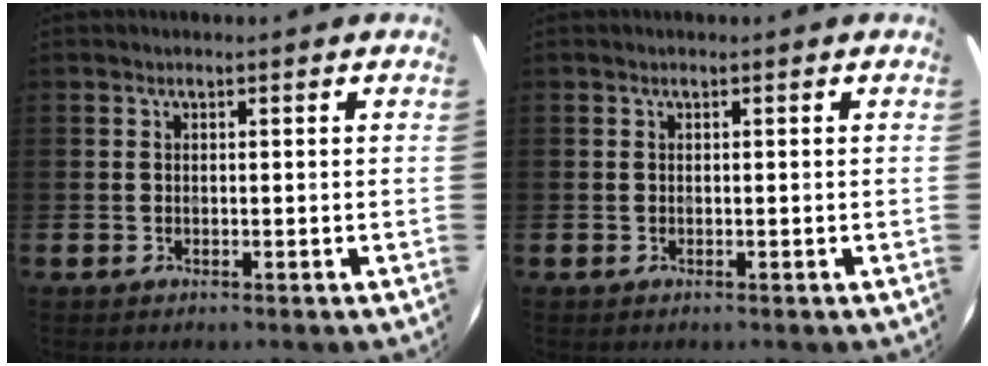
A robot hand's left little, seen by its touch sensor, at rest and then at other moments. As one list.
[{"total": 0.0}]